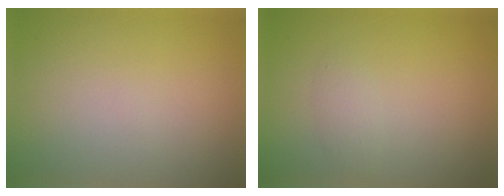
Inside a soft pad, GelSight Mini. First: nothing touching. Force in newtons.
{"total": 1.1, "press": 1.1, "slide": 0.0}